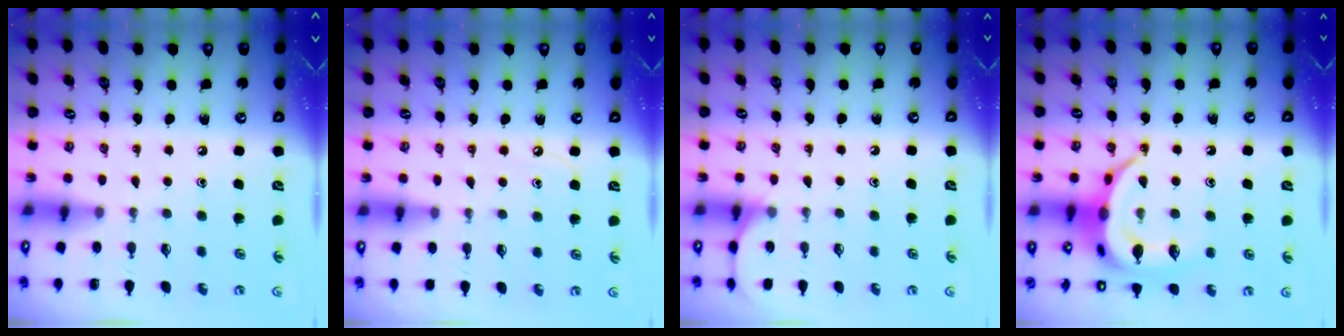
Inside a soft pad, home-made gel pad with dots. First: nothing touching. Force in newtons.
{"total": 4.8, "press": 4.8, "slide": 0.6}
{"total": 6.6, "press": 6.5, "slide": 0.7}
{"total": 17.2, "press": 17.2, "slide": 0.2}